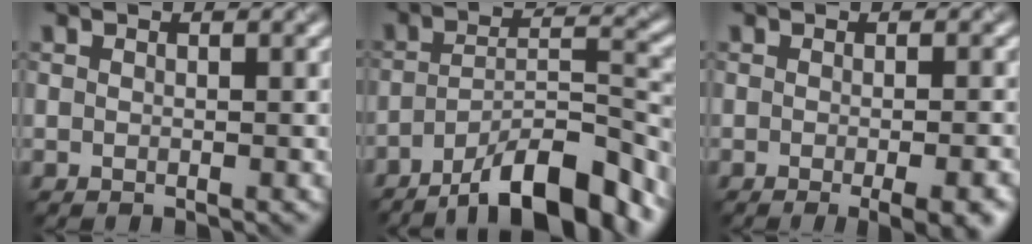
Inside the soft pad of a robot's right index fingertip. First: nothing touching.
{"total": 10.1, "force": [-7.2, 2.3, 6.6], "torque": [-0.094, 0.013, -0.127]}
{"total": 5.1, "force": [-2.0, 1.6, 4.4], "torque": [-0.033, -0.005, -0.014]}